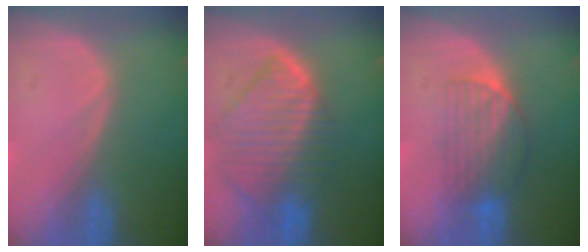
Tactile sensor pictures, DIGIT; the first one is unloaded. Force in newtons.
{"total": 10.0, "press": 8.7, "slide": 5.0}
{"total": 6.5, "press": 5.7, "slide": 3.2}